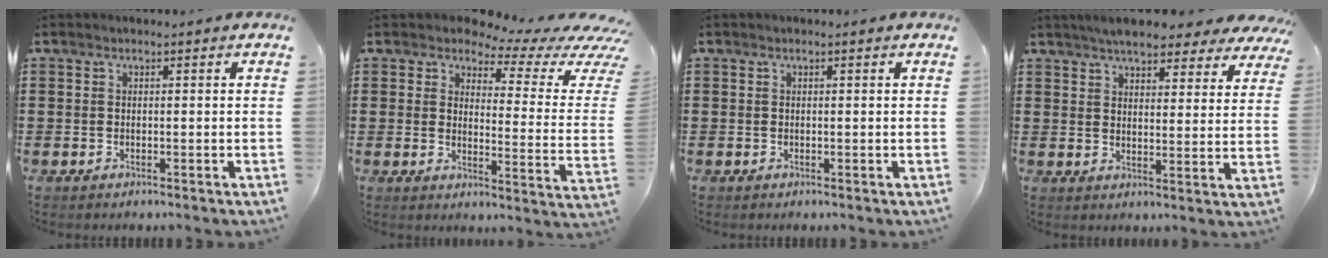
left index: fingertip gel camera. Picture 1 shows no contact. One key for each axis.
{"total": 4.8, "fx": 3.7, "fy": 1.8, "fz": 2.5, "tx": -0.054, "ty": -0.024, "tz": 0.057}
{"total": 0.0}
{"total": 5.5, "fx": 5.1, "fy": 0.7, "fz": 1.7, "tx": -0.046, "ty": -0.016, "tz": 0.091}